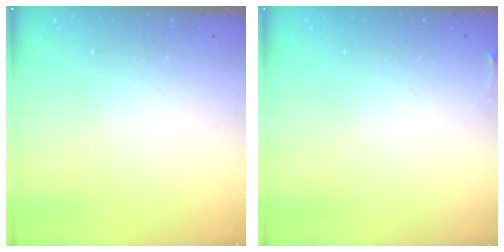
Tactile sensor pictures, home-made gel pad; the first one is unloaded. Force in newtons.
{"total": 3.6, "press": 3.5, "slide": 0.6}